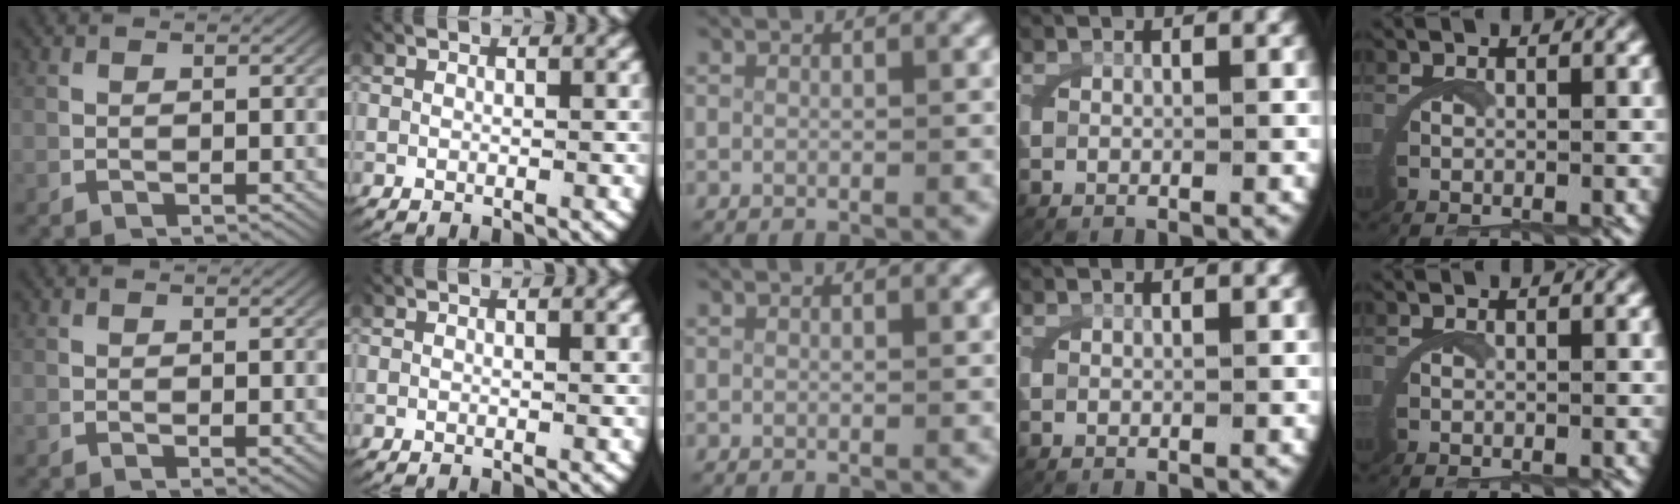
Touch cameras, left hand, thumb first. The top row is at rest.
{"thumb": {"total": 0.6, "force": [0.2, 0.2, 0.6], "torque": [-0.008, -0.001, 0.004]}}